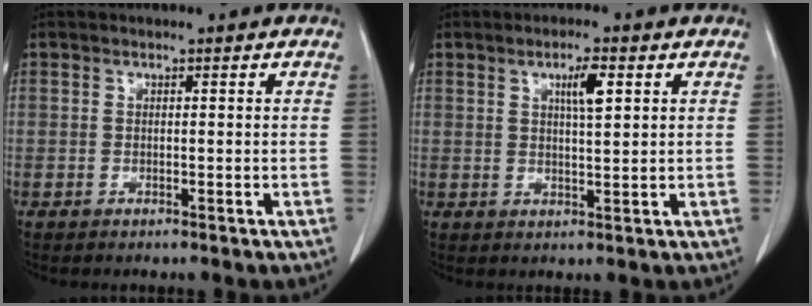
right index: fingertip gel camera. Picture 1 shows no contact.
{"total": 4.2, "force": [1.8, 0.6, 3.8], "torque": [-0.064, 0.000, 0.030]}